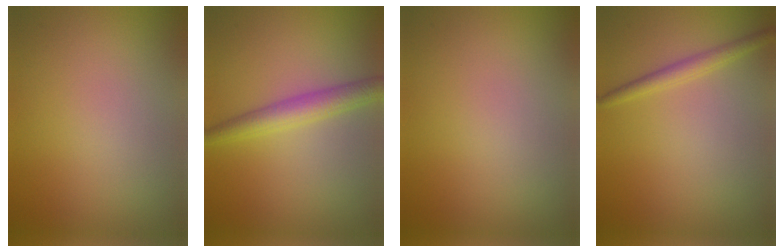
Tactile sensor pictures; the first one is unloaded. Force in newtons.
{"total": 3.5, "press": 3.5, "slide": 0.1}
{"total": 0.0}
{"total": 1.9, "press": 1.9, "slide": 0.2}